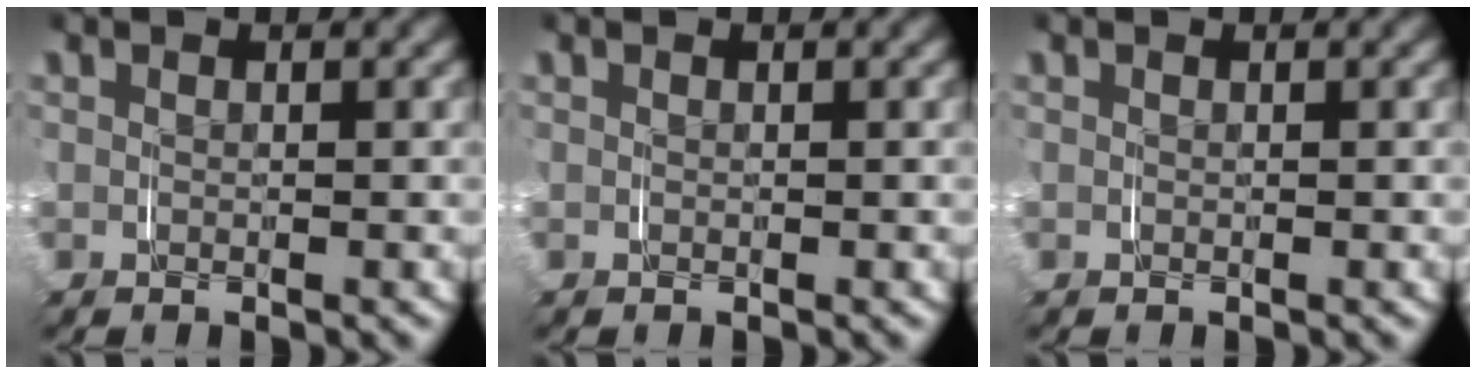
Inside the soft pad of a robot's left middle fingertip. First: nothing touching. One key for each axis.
{"total": 0.0}
{"total": 0.0}